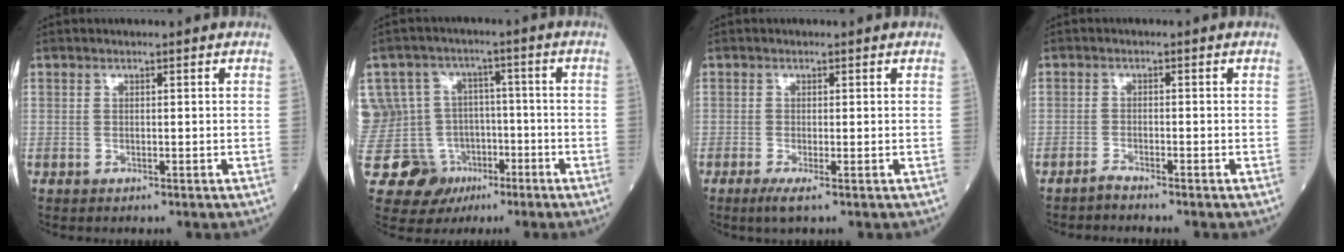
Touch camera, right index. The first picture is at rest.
{"total": 14.9, "force": [-5.3, 13.4, 3.8], "torque": [-0.101, 0.057, -0.072]}
{"total": 2.1, "force": [-1.2, -0.1, 1.7], "torque": [-0.033, -0.007, -0.023]}
{"total": 1.4, "force": [-1.4, -0.4, 0.2], "torque": [-0.004, -0.002, -0.027]}